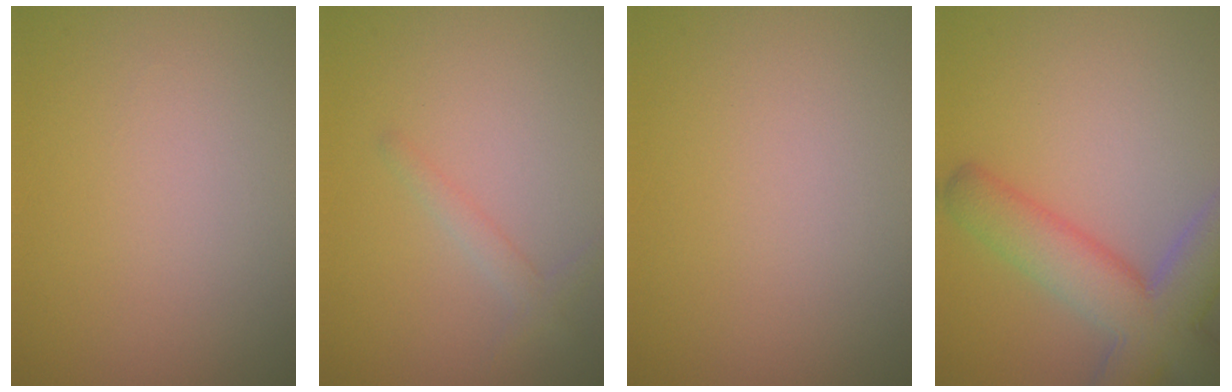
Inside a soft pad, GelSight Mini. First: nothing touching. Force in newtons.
{"total": 1.4, "press": 1.4, "slide": 0.0}
{"total": 0.0}
{"total": 8.1, "press": 8.1, "slide": 0.7}